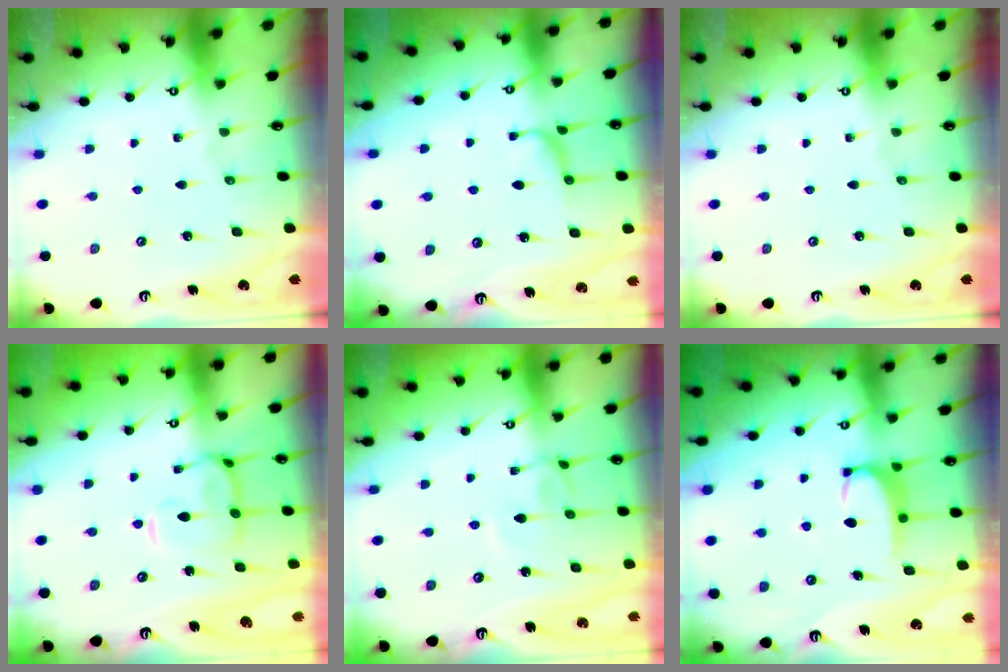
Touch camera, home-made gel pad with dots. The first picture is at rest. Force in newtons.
{"total": 0.0}
{"total": 0.0}
{"total": 4.8, "press": 4.7, "slide": 1.0}
{"total": 2.7, "press": 2.7, "slide": 0.2}
{"total": 2.8, "press": 2.7, "slide": 0.4}